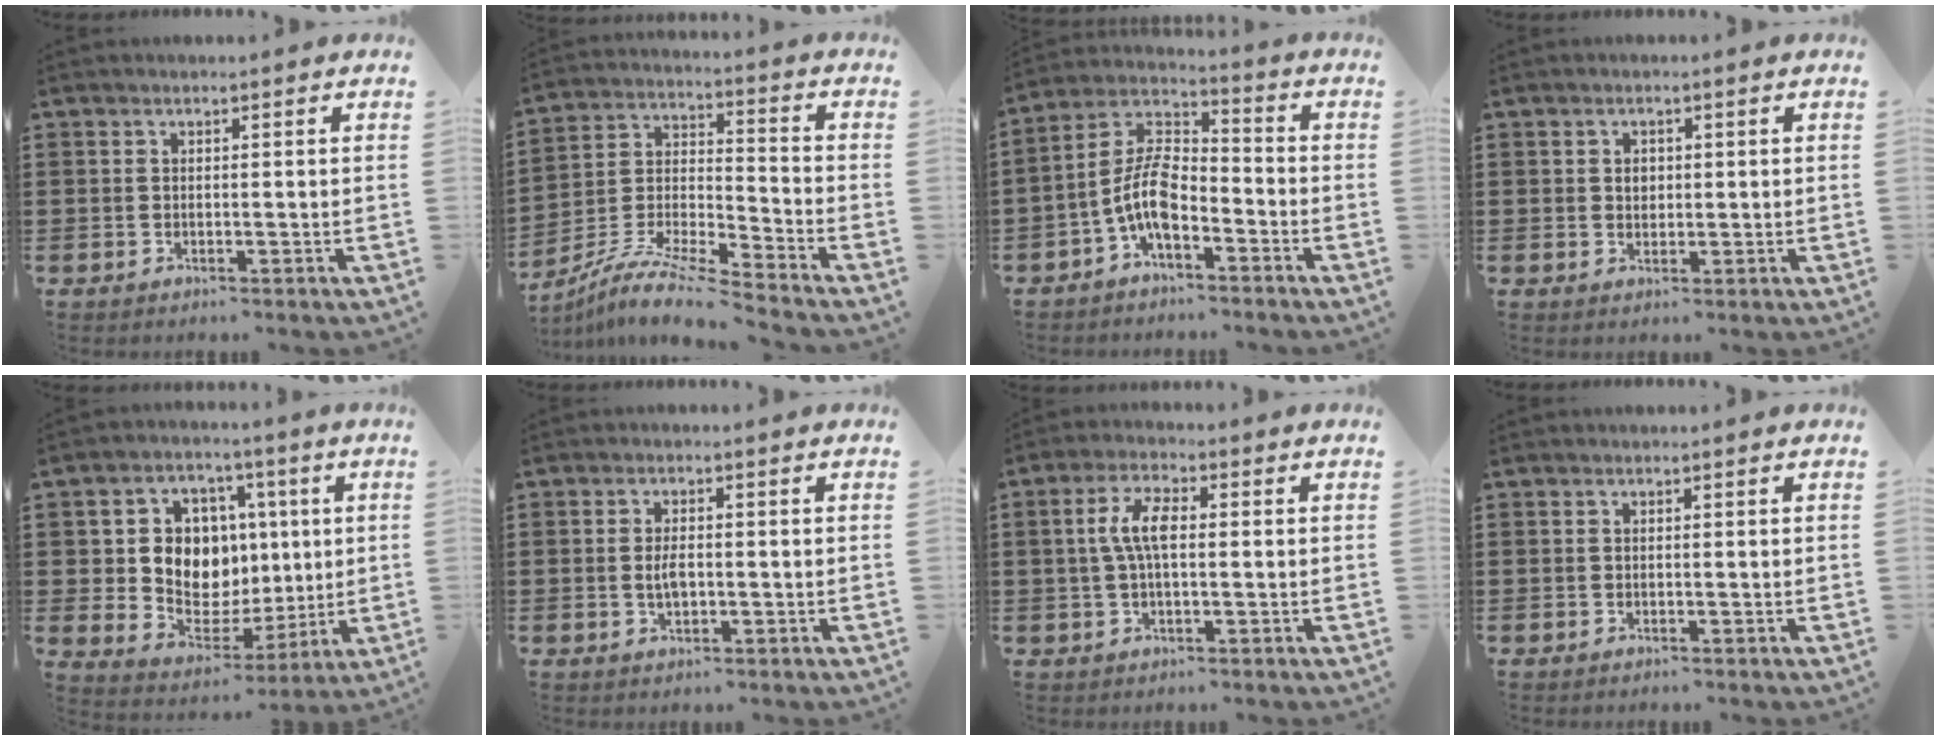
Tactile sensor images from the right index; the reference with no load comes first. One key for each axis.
{"total": 9.8, "fx": -8.6, "fy": 0.7, "fz": 4.8, "tx": -0.111, "ty": -0.005, "tz": -0.179}
{"total": 8.5, "fx": -3.7, "fy": 3.8, "fz": 6.7, "tx": -0.165, "ty": -0.006, "tz": -0.079}
{"total": 1.6, "fx": 0.3, "fy": 1.2, "fz": 0.9, "tx": -0.020, "ty": 0.008, "tz": 0.005}
{"total": 9.8, "fx": 2.1, "fy": 8.5, "fz": 4.2, "tx": -0.091, "ty": -0.001, "tz": 0.044}
{"total": 3.0, "fx": -0.2, "fy": 1.4, "fz": 2.7, "tx": -0.051, "ty": 0.003, "tz": -0.005}
{"total": 5.9, "fx": 0.3, "fy": 2.4, "fz": 5.4, "tx": -0.117, "ty": 0.005, "tz": -0.002}
{"total": 0.0}